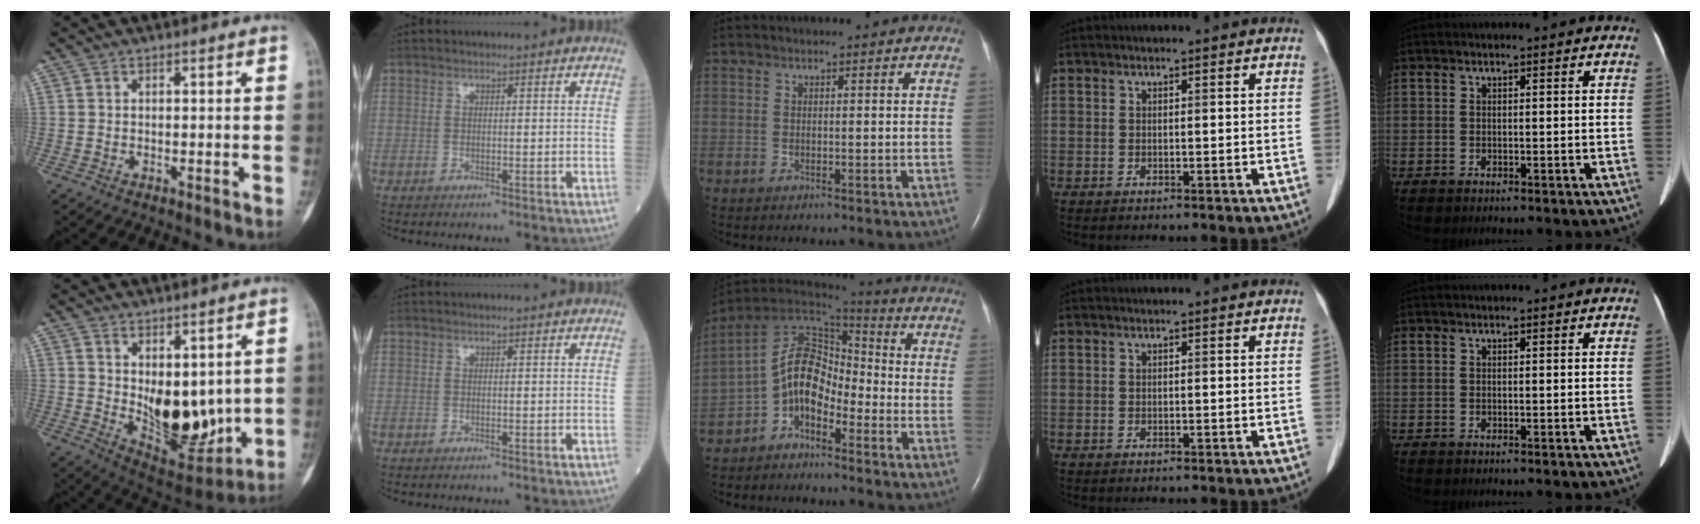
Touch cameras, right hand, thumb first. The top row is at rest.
{"thumb": {"total": 14.0, "force": [1.1, 7.8, 11.6], "torque": [-0.126, -0.038, 0.045]}, "middle": {"total": 9.6, "force": [-4.2, 5.6, 6.5], "torque": [-0.119, 0.034, -0.079]}}